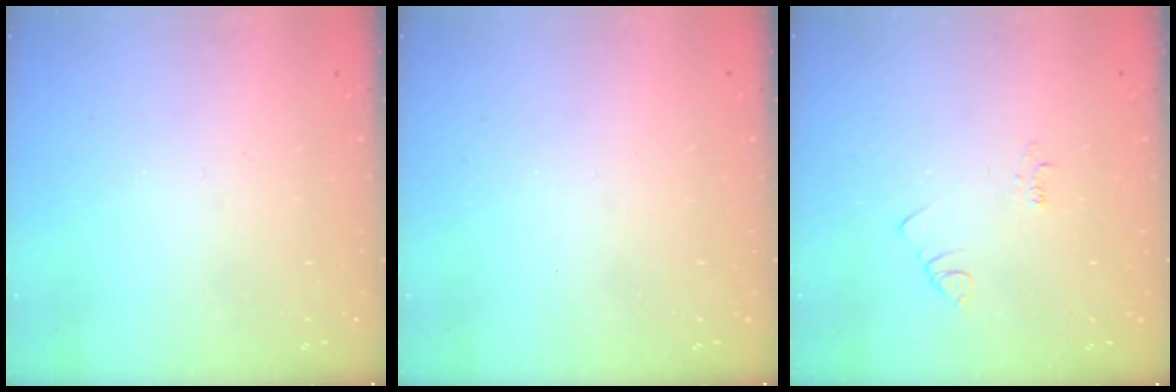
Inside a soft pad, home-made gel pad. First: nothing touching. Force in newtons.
{"total": 0.0}
{"total": 2.1, "press": 2.1, "slide": 0.4}